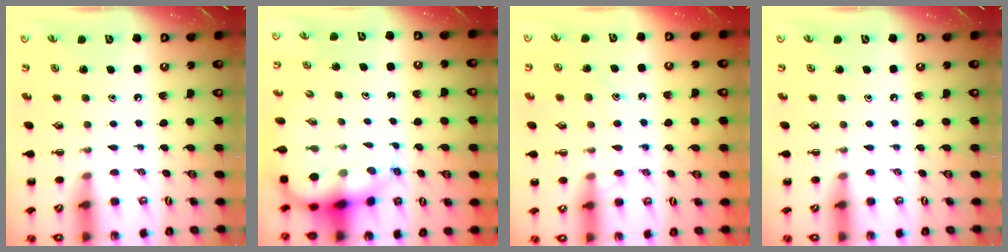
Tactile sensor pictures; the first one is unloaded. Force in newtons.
{"total": 9.6, "press": 9.2, "slide": 2.8}
{"total": 11.1, "press": 11.1, "slide": 0.6}
{"total": 0.0}